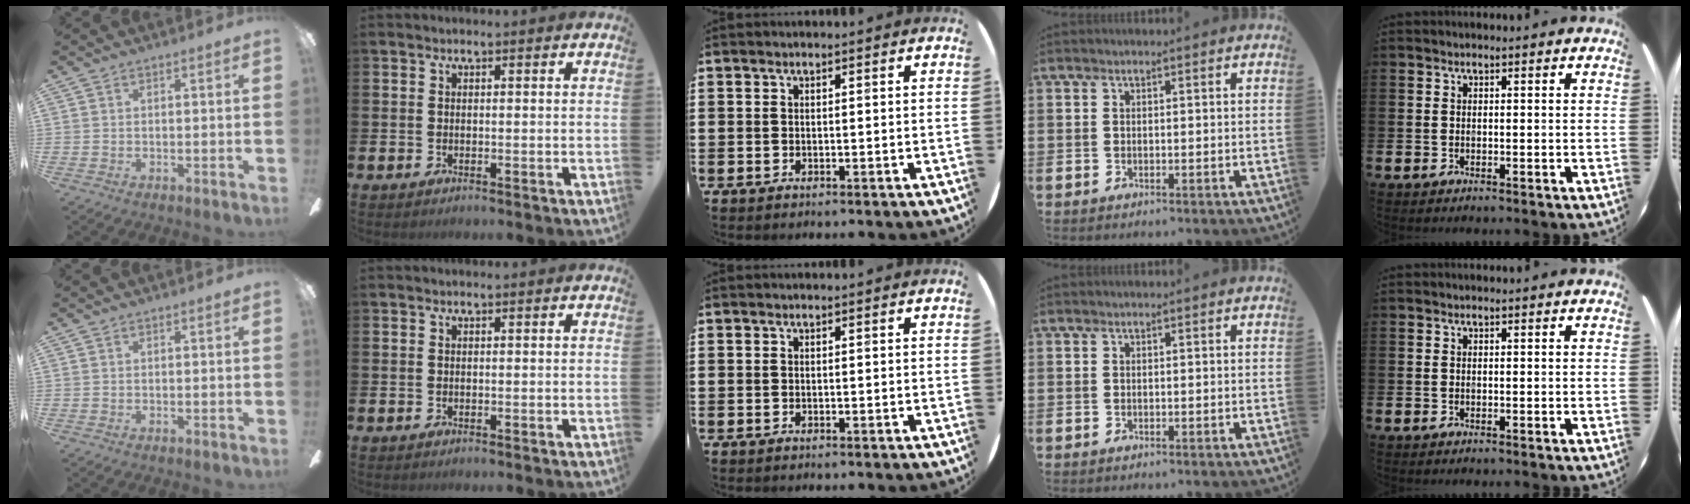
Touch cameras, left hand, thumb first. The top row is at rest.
{}